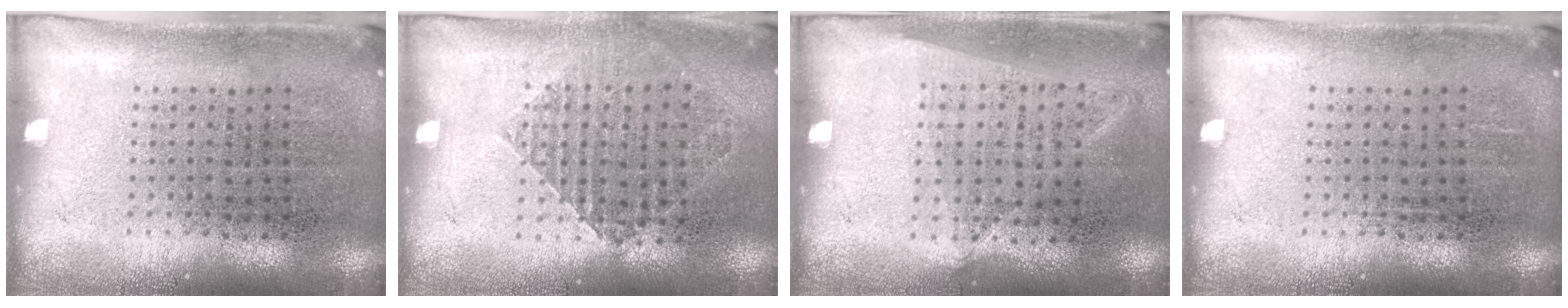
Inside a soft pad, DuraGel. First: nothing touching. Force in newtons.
{"total": 1.2, "press": 1.2, "slide": 0.4}
{"total": 1.0, "press": 0.9, "slide": 0.5}
{"total": 0.0}